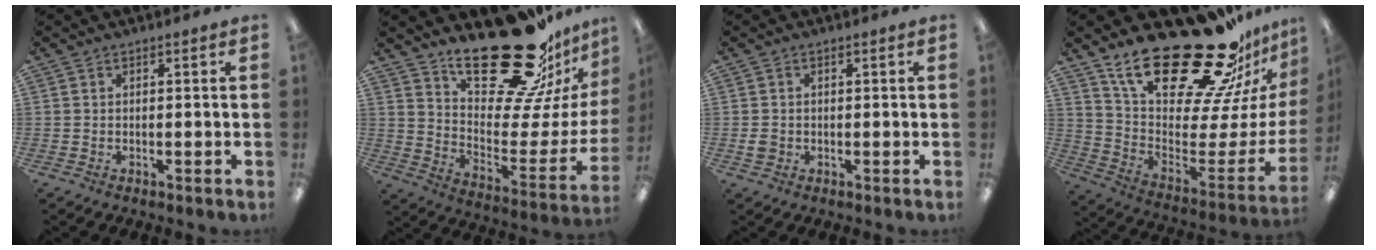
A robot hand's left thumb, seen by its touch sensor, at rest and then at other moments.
{"total": 29.7, "force": [20.9, 11.6, 17.7], "torque": [-0.248, -0.134, 0.353]}
{"total": 1.8, "force": [-0.2, 1.7, 0.7], "torque": [-0.006, 0.001, -0.006]}
{"total": 30.6, "force": [21.6, 11.4, 18.5], "torque": [-0.276, -0.156, 0.390]}